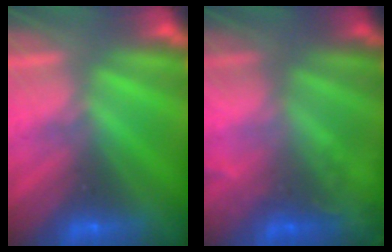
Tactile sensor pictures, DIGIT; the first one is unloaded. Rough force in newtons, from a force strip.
{"total": 2.3}